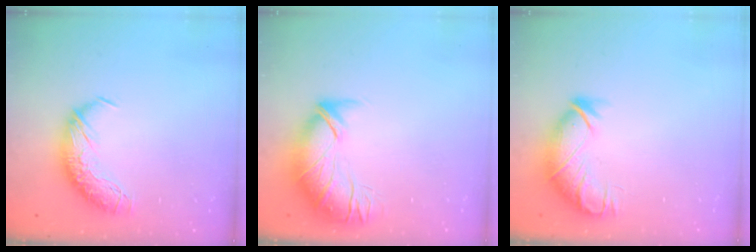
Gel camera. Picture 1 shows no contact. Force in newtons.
{"total": 2.7, "press": 1.1, "slide": 2.4}
{"total": 3.9, "press": 3.3, "slide": 2.1}